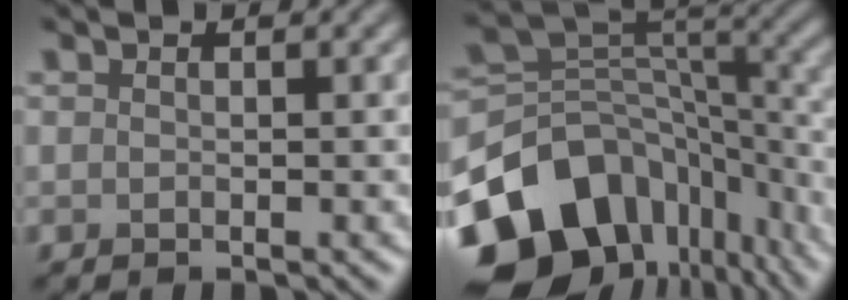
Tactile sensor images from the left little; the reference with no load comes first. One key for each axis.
{"total": 14.8, "fx": -8.2, "fy": 10.1, "fz": 7.0, "tx": -0.174, "ty": -0.001, "tz": -0.130}